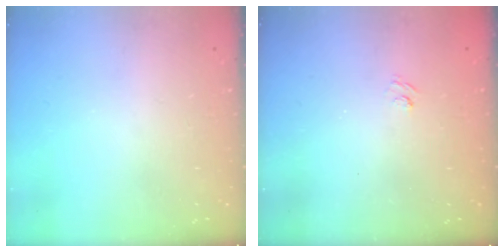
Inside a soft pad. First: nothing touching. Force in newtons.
{"total": 2.8, "press": 2.6, "slide": 1.0}